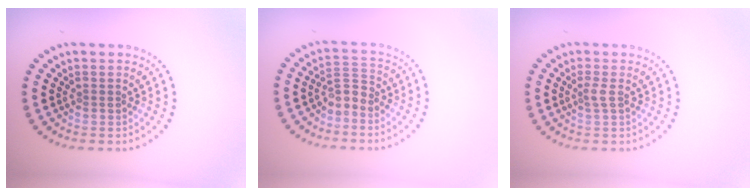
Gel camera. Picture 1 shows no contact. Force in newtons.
{"total": 2.0, "press": 1.4, "slide": 1.4}
{"total": 1.0, "press": 0.7, "slide": 0.8}